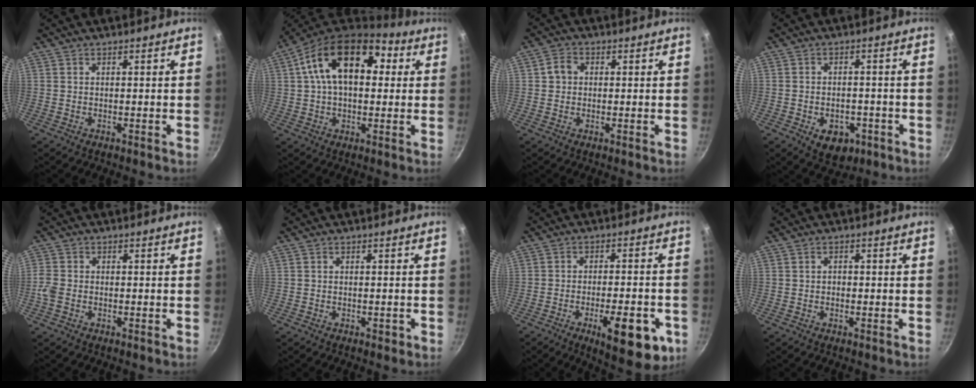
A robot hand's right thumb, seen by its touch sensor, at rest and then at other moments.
{"total": 18.8, "force": [4.3, 11.2, 14.4], "torque": [-0.224, 0.030, 0.060]}
{"total": 3.2, "force": [0.3, 2.7, 1.6], "torque": [-0.019, 0.008, 0.002]}
{"total": 9.0, "force": [-4.0, 6.0, 5.3], "torque": [-0.058, 0.020, -0.049]}
{"total": 3.1, "force": [-0.9, 2.2, 1.9], "torque": [-0.052, 0.002, -0.021]}
{"total": 0.9, "force": [-0.4, 0.5, 0.5], "torque": [-0.003, 0.000, -0.007]}
{"total": 13.6, "force": [-5.8, 4.7, 11.3], "torque": [-0.145, 0.012, -0.076]}
{"total": 1.0, "force": [-0.1, 0.8, 0.5], "torque": [-0.003, 0.003, -0.005]}